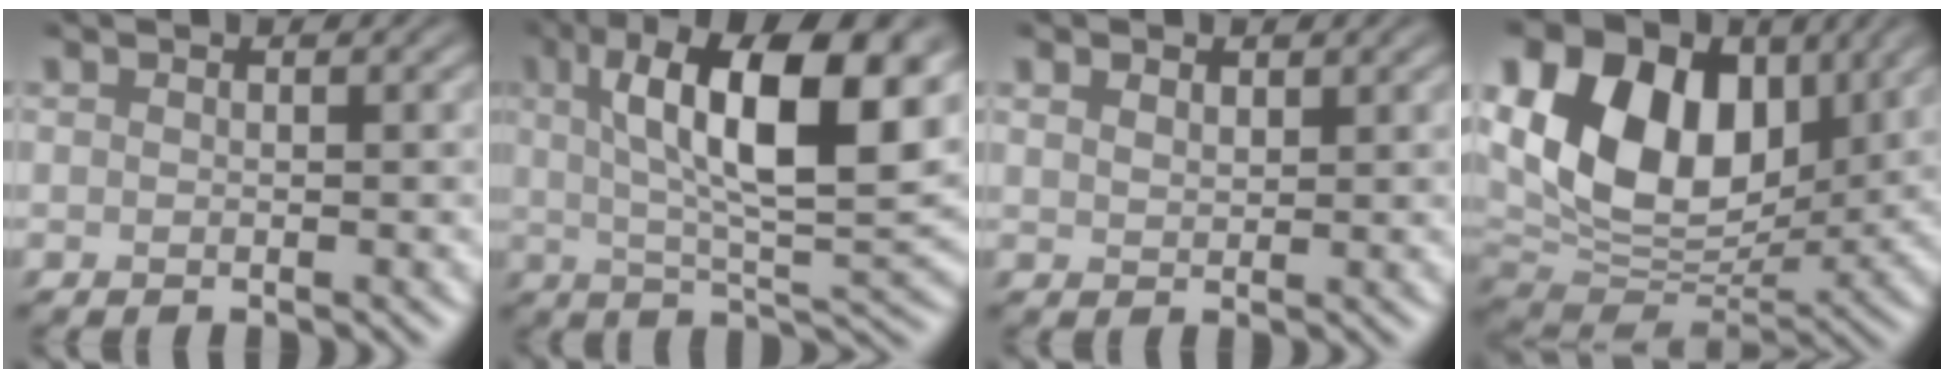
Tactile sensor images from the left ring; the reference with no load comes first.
{"total": 12.9, "force": [4.1, 4.0, 11.6], "torque": [-0.172, 0.006, 0.064]}
{"total": 1.1, "force": [0.9, 0.5, 0.2], "torque": [-0.013, -0.001, 0.021]}
{"total": 14.3, "force": [5.3, 9.4, 9.4], "torque": [-0.189, 0.022, 0.093]}